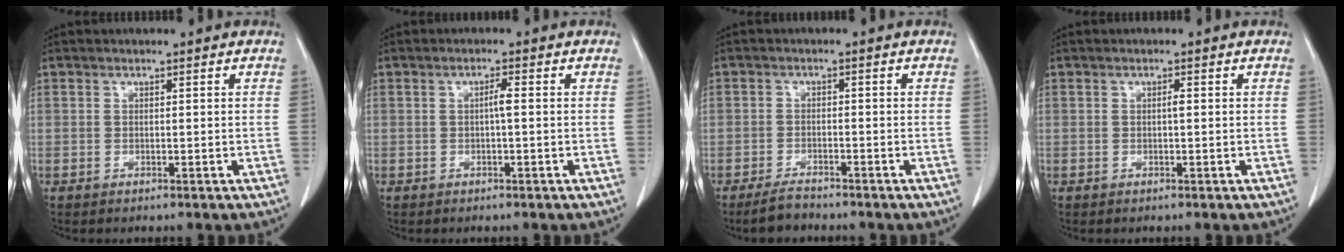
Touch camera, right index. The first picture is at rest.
{"total": 1.5, "force": [0.0, 0.0, 1.5], "torque": [-0.027, 0.003, 0.000]}
{"total": 2.9, "force": [-2.6, 1.0, 0.9], "torque": [-0.021, -0.002, -0.046]}
{"total": 0.7, "force": [0.0, 0.1, 0.7], "torque": [-0.012, 0.001, 0.000]}